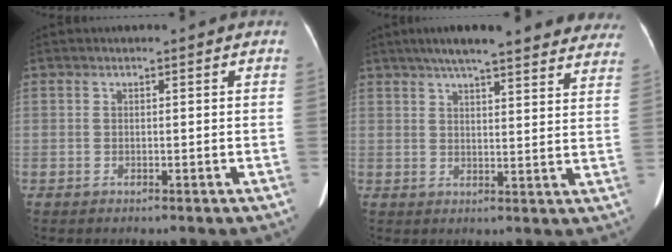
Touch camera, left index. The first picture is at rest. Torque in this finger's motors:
{"motor_torque": [0.99, -1.15, 0.38, 0.13]}